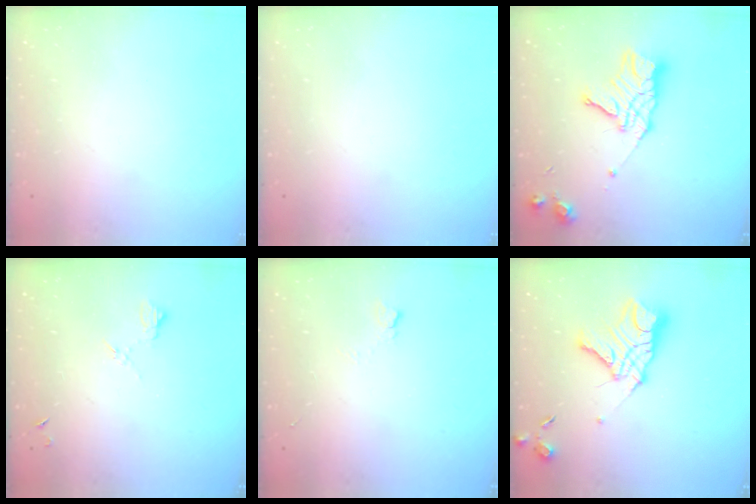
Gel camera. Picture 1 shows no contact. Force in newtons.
{"total": 0.0}
{"total": 12.5, "press": 12.5, "slide": 1.0}
{"total": 5.2, "press": 5.1, "slide": 0.7}
{"total": 3.3, "press": 3.3, "slide": 0.6}
{"total": 15.3, "press": 15.2, "slide": 1.5}